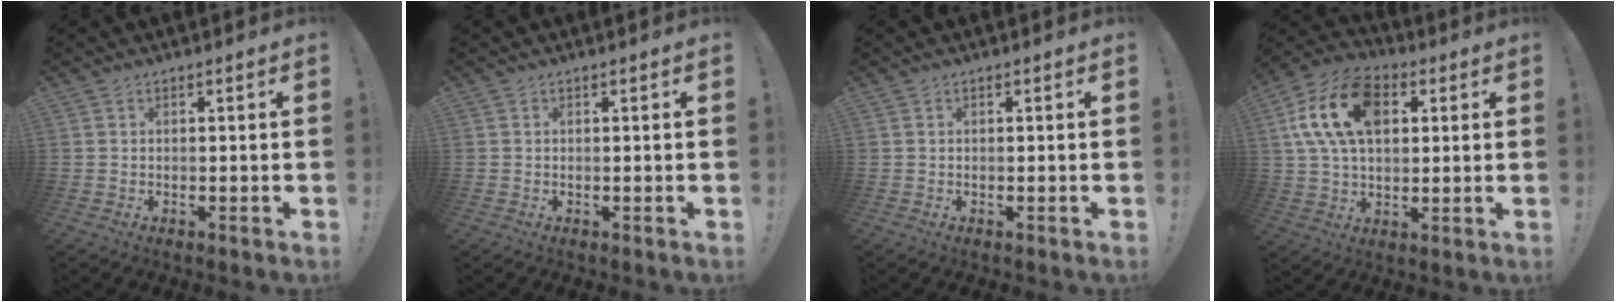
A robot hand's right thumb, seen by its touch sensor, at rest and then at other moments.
{"total": 0.0}
{"total": 0.0}
{"total": 18.5, "force": [5.3, 12.0, 13.0], "torque": [-0.231, 0.001, 0.097]}